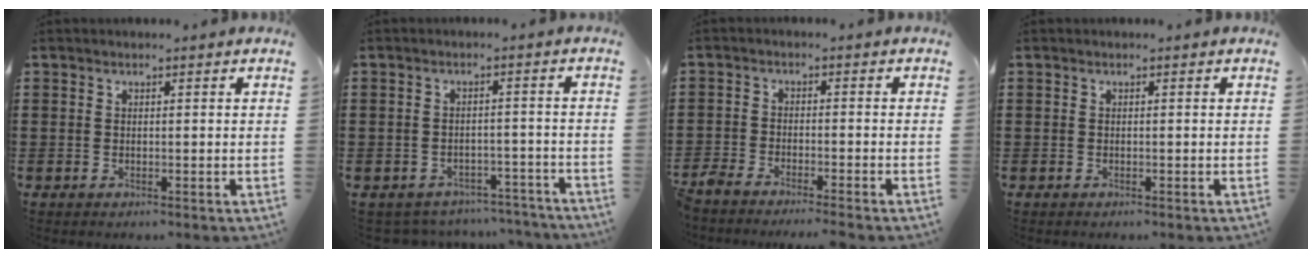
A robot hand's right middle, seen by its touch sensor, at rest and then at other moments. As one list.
[{"total": 3.3, "force": [-3.3, 0.6, 0.0], "torque": [-0.007, 0.003, -0.070]}, {"total": 3.2, "force": [-3.1, -0.1, 0.5], "torque": [-0.034, -0.009, -0.072]}, {"total": 0.0}]